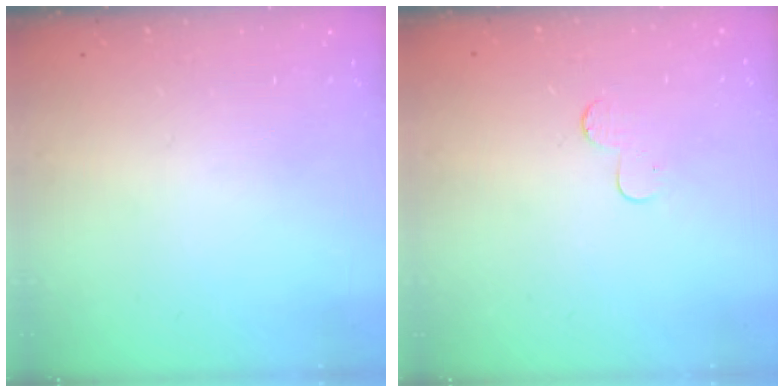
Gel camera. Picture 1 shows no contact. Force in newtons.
{"total": 4.4, "press": 4.4, "slide": 0.4}